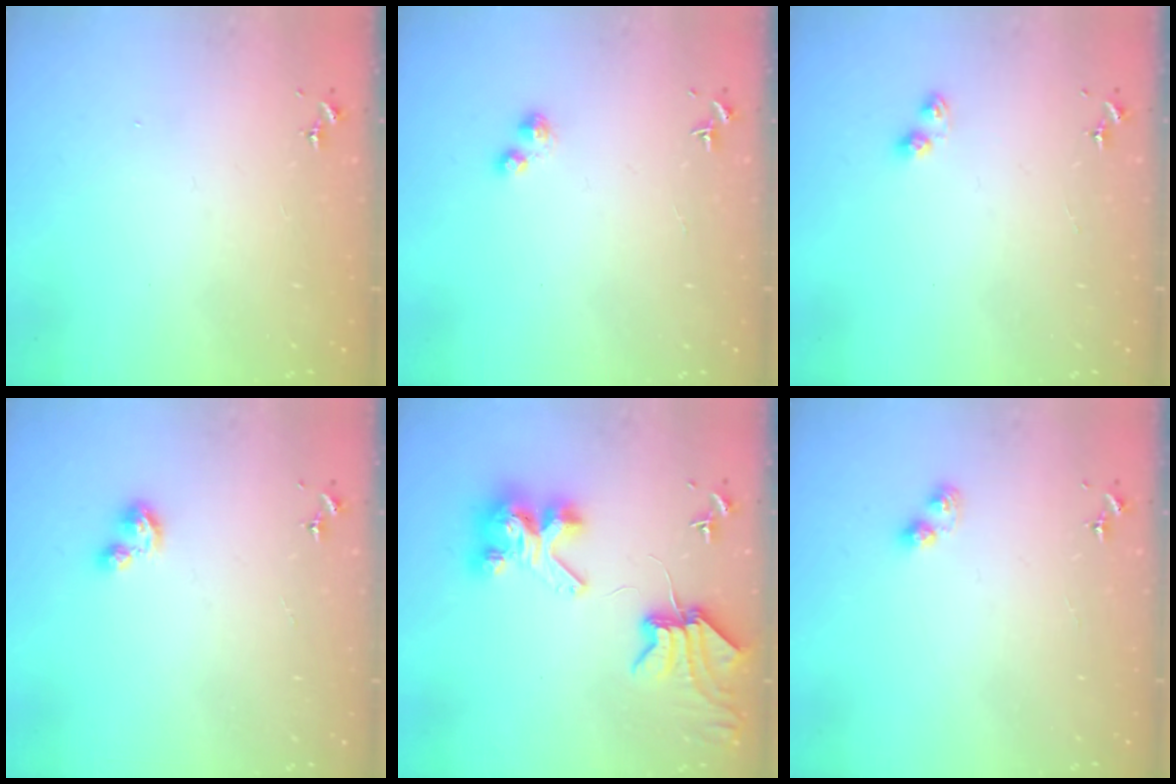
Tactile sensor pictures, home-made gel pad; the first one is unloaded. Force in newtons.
{"total": 2.1, "press": 2.1, "slide": 0.4}
{"total": 2.8, "press": 2.7, "slide": 0.4}
{"total": 3.3, "press": 3.2, "slide": 0.4}
{"total": 8.7, "press": 8.6, "slide": 1.2}
{"total": 2.8, "press": 2.7, "slide": 0.4}